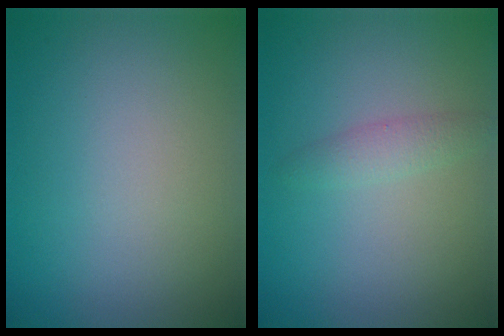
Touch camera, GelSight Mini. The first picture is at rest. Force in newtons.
{"total": 1.5, "press": 1.5, "slide": 0.1}